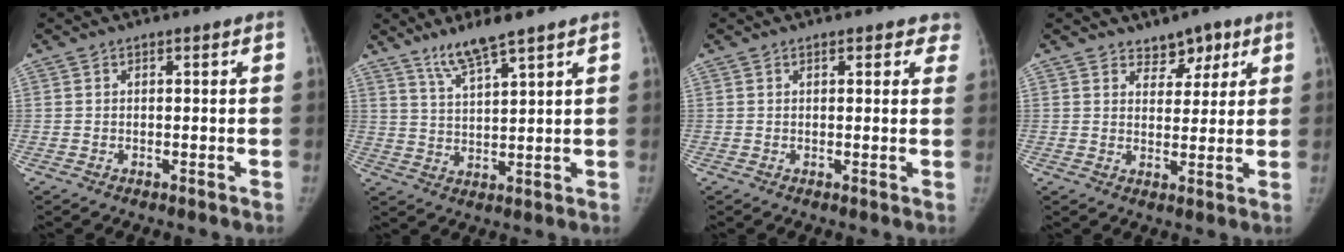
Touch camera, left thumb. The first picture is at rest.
{"total": 7.0, "force": [5.3, 0.4, 4.5], "torque": [-0.090, -0.032, 0.109]}
{"total": 3.9, "force": [3.0, 1.8, 1.8], "torque": [0.015, -0.005, 0.025]}
{"total": 4.9, "force": [3.3, 3.0, 1.9], "torque": [0.005, -0.020, 0.051]}